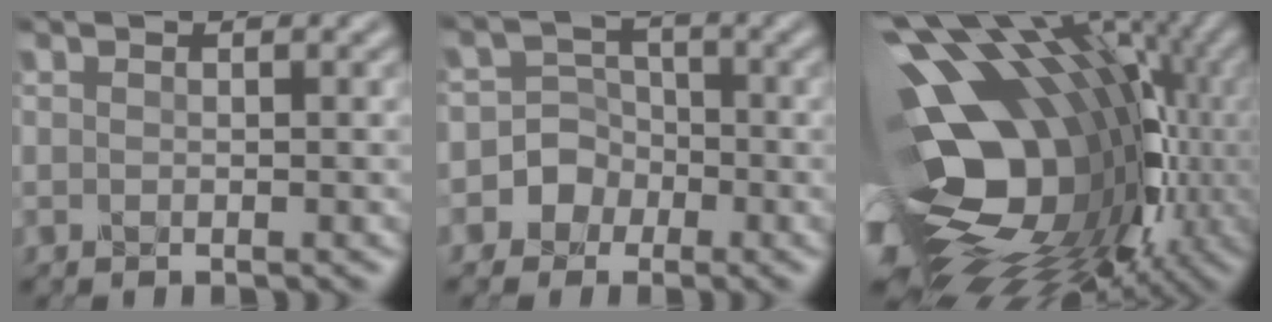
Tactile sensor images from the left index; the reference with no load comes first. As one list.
[{"total": 6.2, "force": [-2.1, 5.8, 0.5], "torque": [0.006, 0.019, -0.067]}, {"total": 18.7, "force": [-0.6, 12.4, 14.0], "torque": [-0.213, -0.029, 0.010]}]